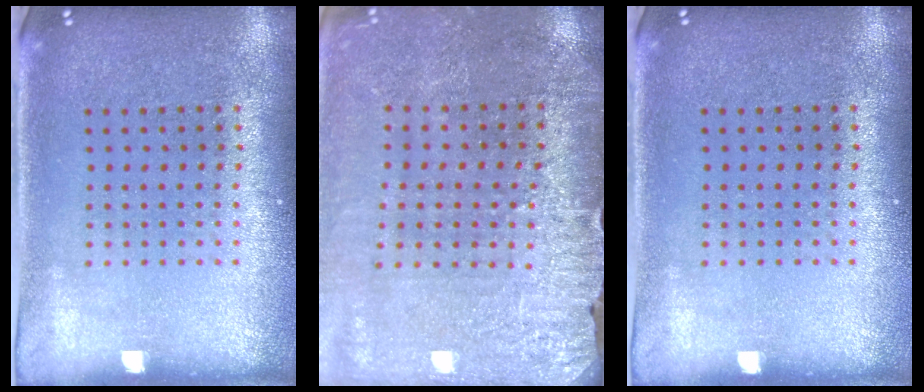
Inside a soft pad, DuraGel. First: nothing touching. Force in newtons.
{"total": 3.0, "press": 3.0, "slide": 0.2}
{"total": 0.0}